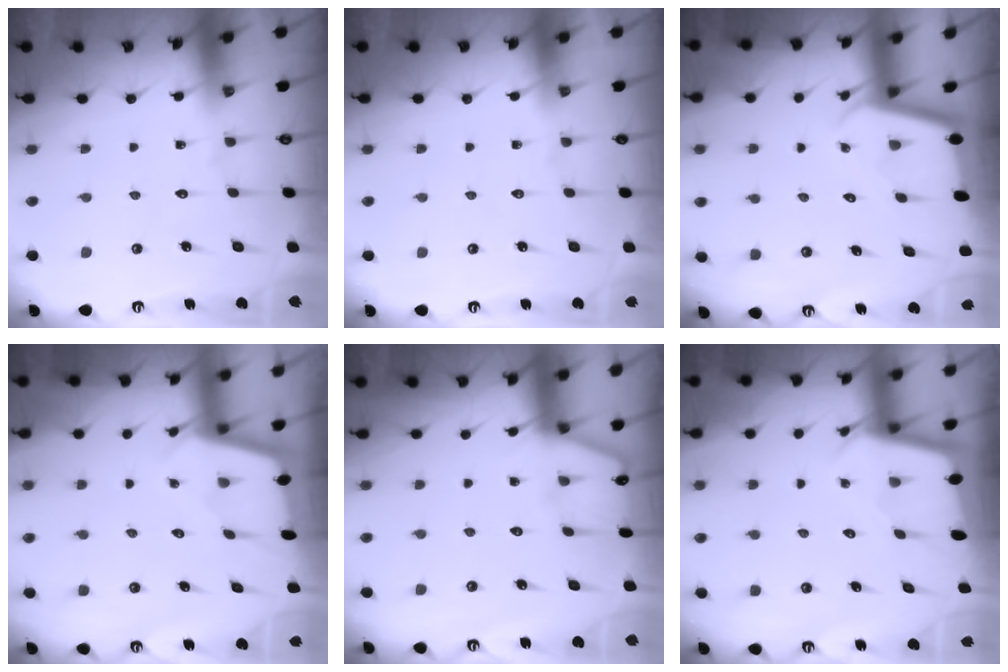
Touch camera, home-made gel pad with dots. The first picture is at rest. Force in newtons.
{"total": 0.0}
{"total": 1.9, "press": 1.9, "slide": 0.2}
{"total": 1.8, "press": 1.8, "slide": 0.2}
{"total": 1.8, "press": 1.8, "slide": 0.3}
{"total": 2.3, "press": 2.3, "slide": 0.1}